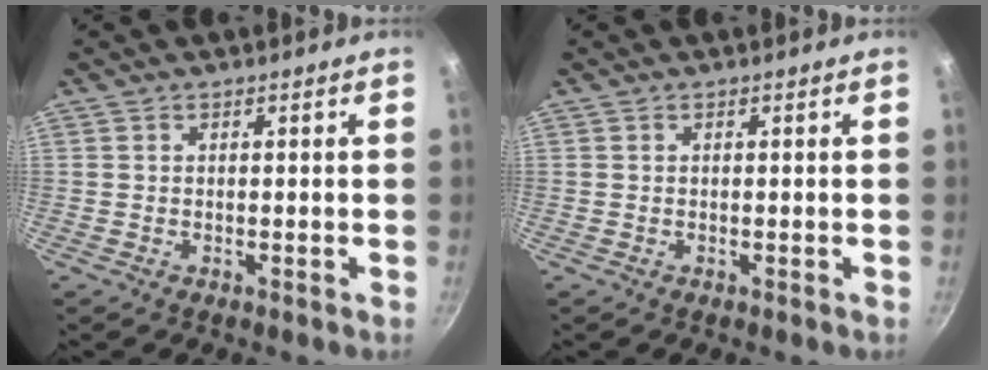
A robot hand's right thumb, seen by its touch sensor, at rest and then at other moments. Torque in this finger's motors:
{"motor_torque": [-0.28, -0.08, 0.00, 0.00, 0.02]}